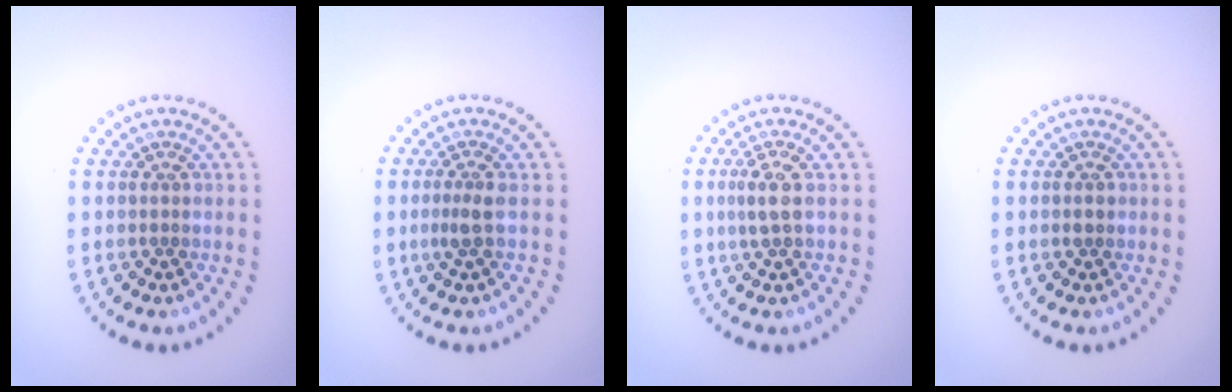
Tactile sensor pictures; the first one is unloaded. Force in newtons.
{"total": 1.6, "press": 1.1, "slide": 1.1}
{"total": 2.1, "press": 1.7, "slide": 1.2}
{"total": 0.9, "press": 0.9, "slide": 0.0}